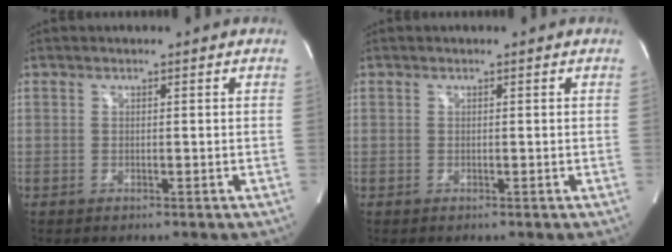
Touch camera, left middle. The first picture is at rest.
{"total": 0.0}